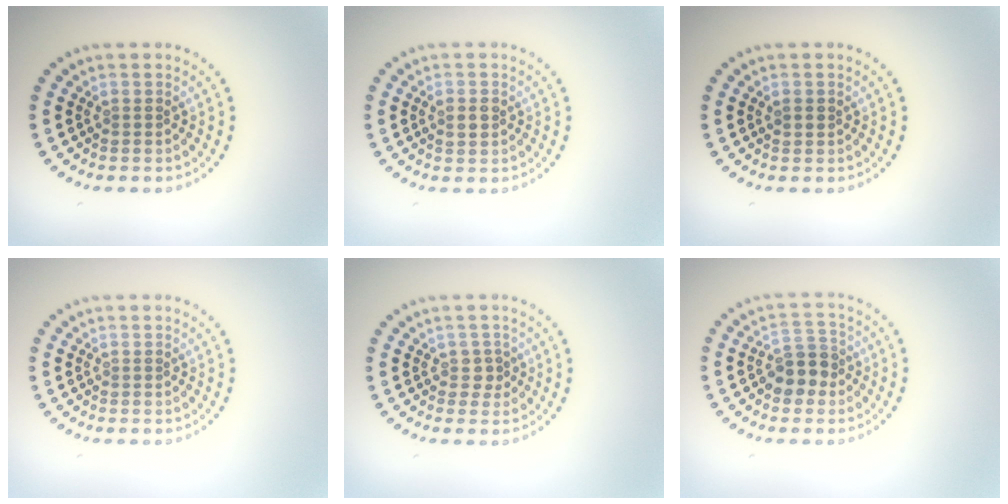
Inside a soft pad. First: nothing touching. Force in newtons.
{"total": 1.2, "press": 1.2, "slide": 0.2}
{"total": 0.9, "press": 0.8, "slide": 0.3}
{"total": 0.0}
{"total": 1.2, "press": 1.0, "slide": 0.5}
{"total": 3.4, "press": 3.2, "slide": 1.0}